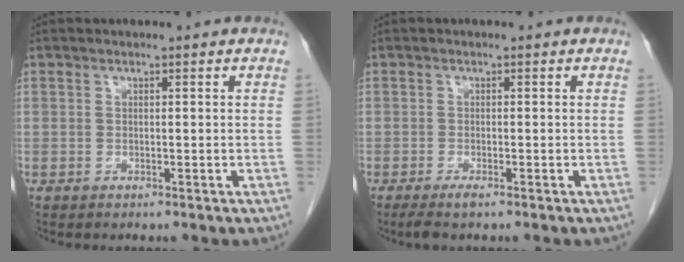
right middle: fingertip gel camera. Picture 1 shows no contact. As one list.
[{"total": 1.9, "force": [-1.4, 0.2, 1.4], "torque": [-0.030, -0.006, -0.026]}]